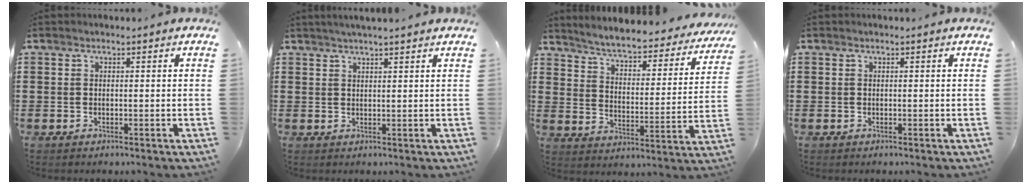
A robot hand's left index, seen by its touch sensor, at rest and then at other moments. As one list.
[{"total": 1.8, "force": [1.7, -0.3, 0.7], "torque": [-0.016, 0.001, 0.031]}, {"total": 4.8, "force": [4.6, -0.1, 1.6], "torque": [-0.054, -0.038, 0.071]}, {"total": 0.0}]